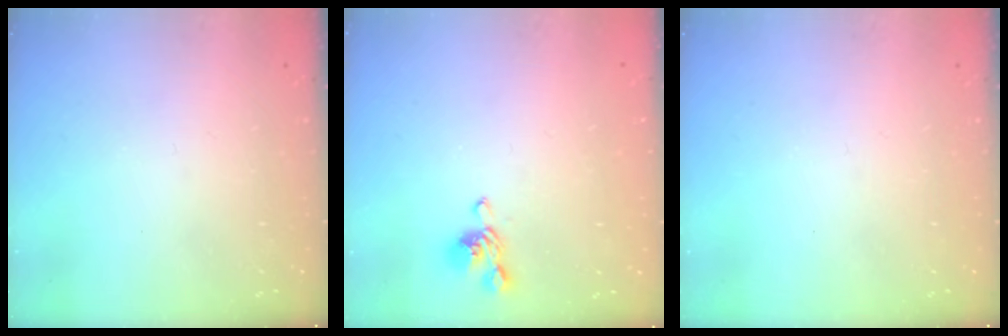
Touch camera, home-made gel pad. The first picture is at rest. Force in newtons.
{"total": 4.0, "press": 4.0, "slide": 0.4}
{"total": 0.0}